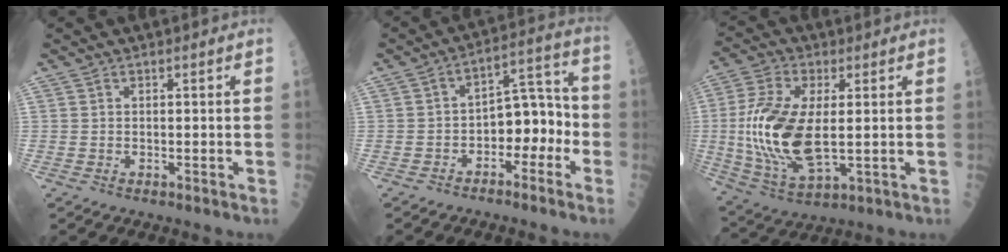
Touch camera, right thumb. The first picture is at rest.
{"total": 9.4, "force": [-3.5, 5.9, 6.4], "torque": [-0.050, 0.056, -0.058]}
{"total": 17.6, "force": [0.1, 8.0, 15.6], "torque": [-0.333, -0.011, 0.009]}